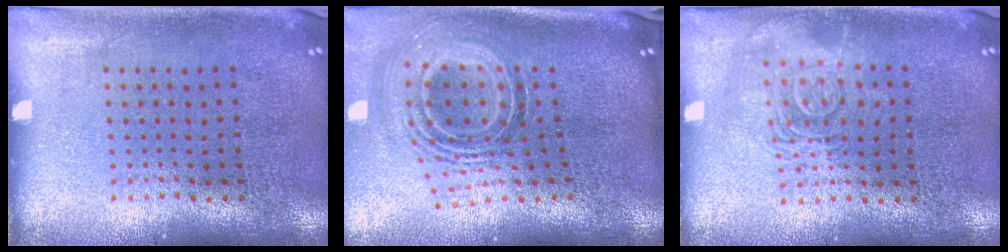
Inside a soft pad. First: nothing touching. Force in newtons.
{"total": 2.0, "press": 1.5, "slide": 1.3}
{"total": 2.7, "press": 2.7, "slide": 0.4}